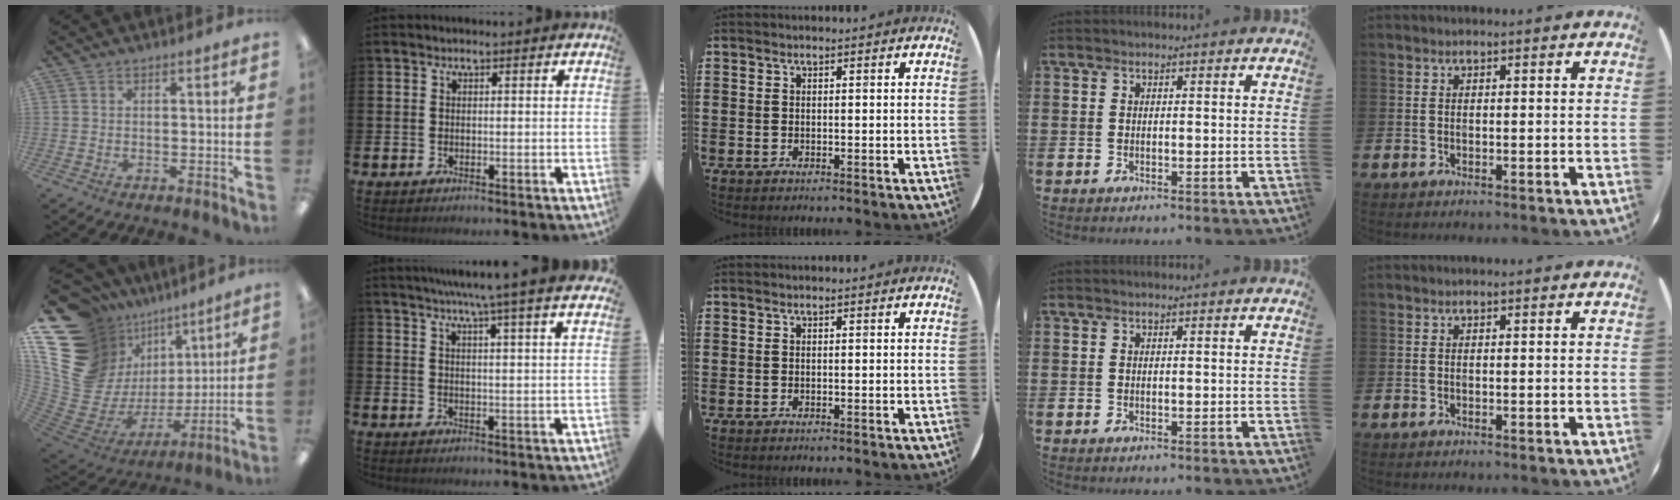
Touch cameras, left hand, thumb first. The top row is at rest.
{"thumb": {"total": 20.9, "force": [7.7, 17.2, 9.2], "torque": [-0.178, -0.093, 0.189]}, "index": {"total": 6.1, "force": [5.4, -1.2, 2.5], "torque": [-0.055, -0.029, 0.090]}}